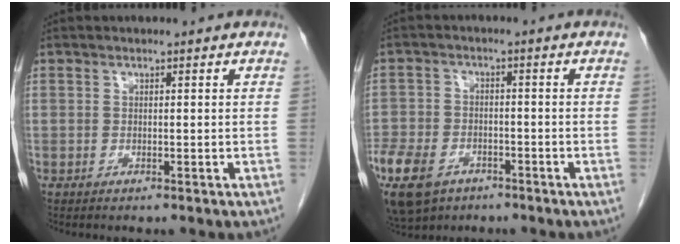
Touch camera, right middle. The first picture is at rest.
{"total": 17.9, "force": [-10.1, 11.6, 9.1], "torque": [-0.279, -0.026, -0.165]}